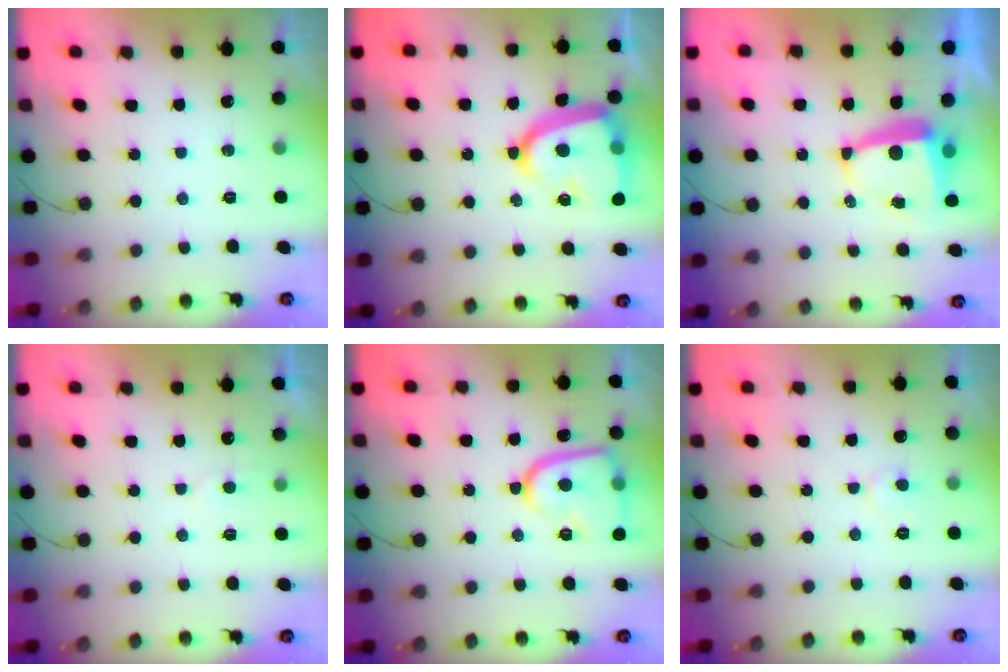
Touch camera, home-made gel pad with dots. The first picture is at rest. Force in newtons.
{"total": 18.0, "press": 17.9, "slide": 1.7}
{"total": 6.5, "press": 6.5, "slide": 0.7}
{"total": 3.0, "press": 3.0, "slide": 0.3}
{"total": 14.7, "press": 14.6, "slide": 1.3}
{"total": 4.7, "press": 4.6, "slide": 0.4}